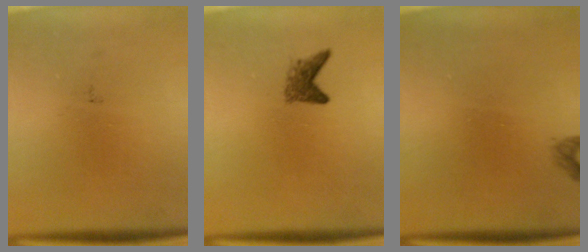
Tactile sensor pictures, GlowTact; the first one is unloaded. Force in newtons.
{"total": 2.0}
{"total": 0.8}